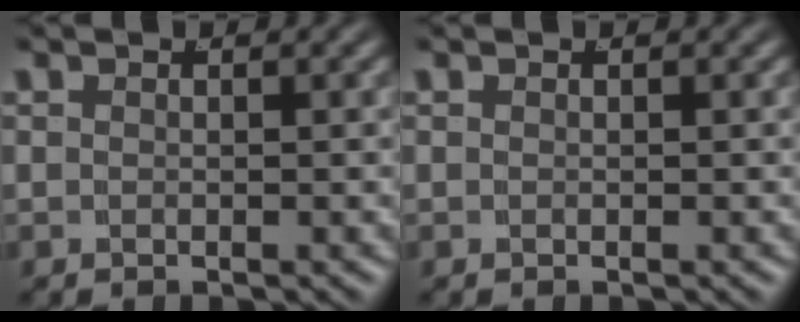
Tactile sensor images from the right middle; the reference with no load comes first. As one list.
[{"total": 0.0}]